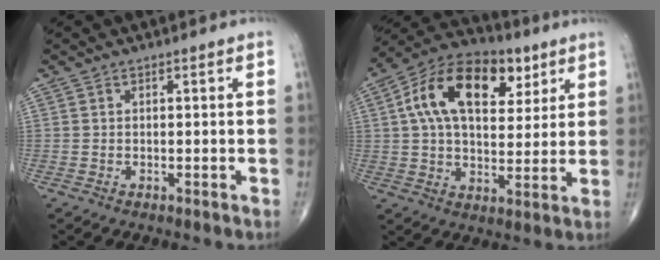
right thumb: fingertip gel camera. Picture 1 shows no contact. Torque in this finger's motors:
{"motor_torque": [-0.56, 0.96, 1.46, 0.66, 0.50]}